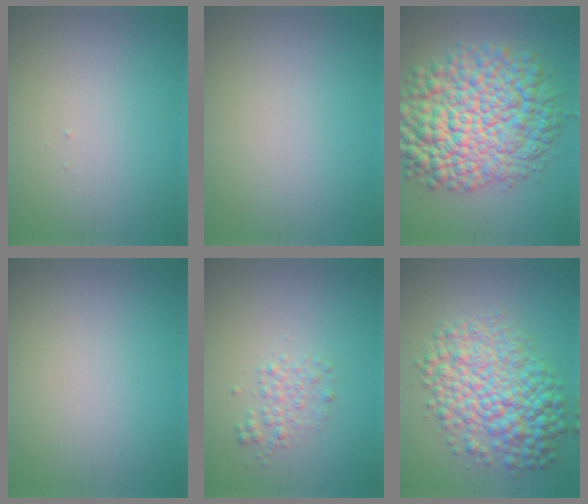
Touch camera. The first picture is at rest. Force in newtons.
{"total": 0.0}
{"total": 12.9, "press": 12.9, "slide": 0.3}
{"total": 0.0}
{"total": 1.8, "press": 1.8, "slide": 0.0}
{"total": 8.9, "press": 8.9, "slide": 0.1}